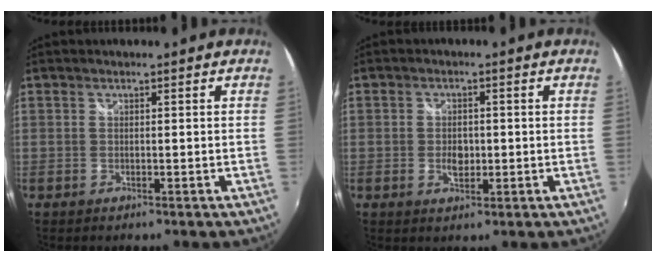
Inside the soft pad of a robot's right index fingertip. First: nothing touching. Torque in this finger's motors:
{"motor_torque": [-0.33, 0.09, -0.01, 0.00]}